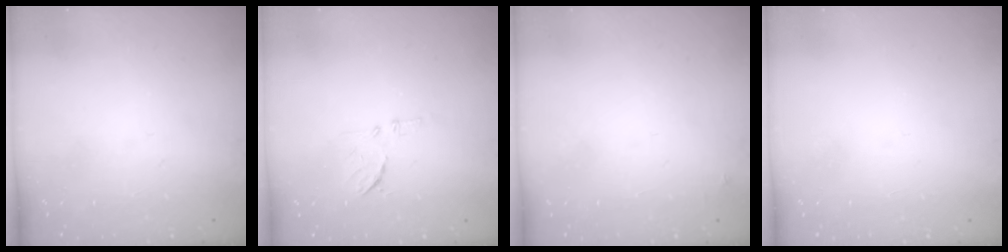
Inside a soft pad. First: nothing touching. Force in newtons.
{"total": 7.5, "press": 7.5, "slide": 0.8}
{"total": 3.4, "press": 3.3, "slide": 0.4}
{"total": 1.5, "press": 1.5, "slide": 0.1}